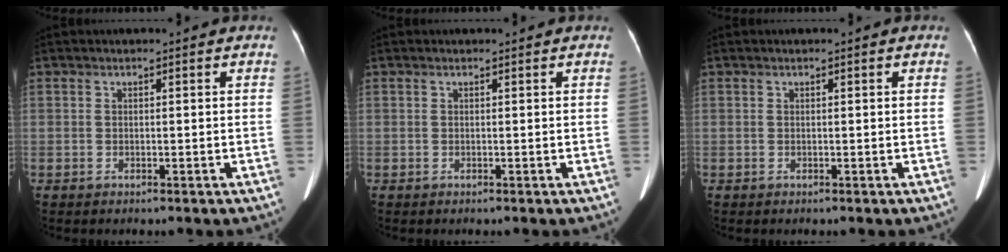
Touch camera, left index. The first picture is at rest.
{"total": 0.0}
{"total": 0.0}